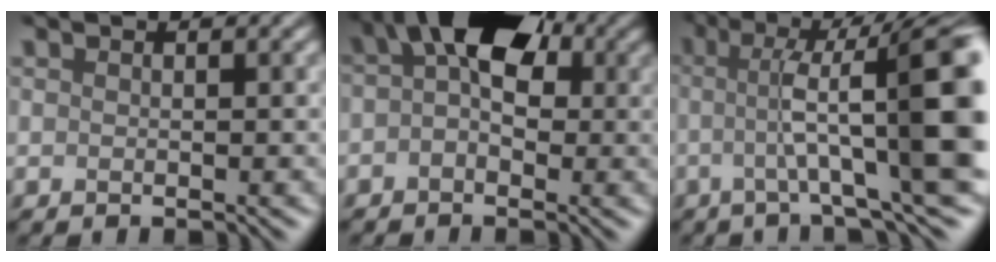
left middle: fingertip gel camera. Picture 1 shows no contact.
{"total": 5.0, "force": [0.8, 2.6, 4.3], "torque": [-0.086, 0.030, 0.016]}
{"total": 8.8, "force": [-0.8, 0.4, 8.7], "torque": [-0.153, 0.014, 0.012]}